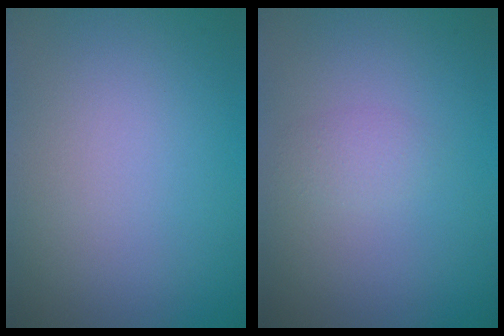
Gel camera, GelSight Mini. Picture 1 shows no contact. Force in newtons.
{"total": 1.2, "press": 1.2, "slide": 0.0}